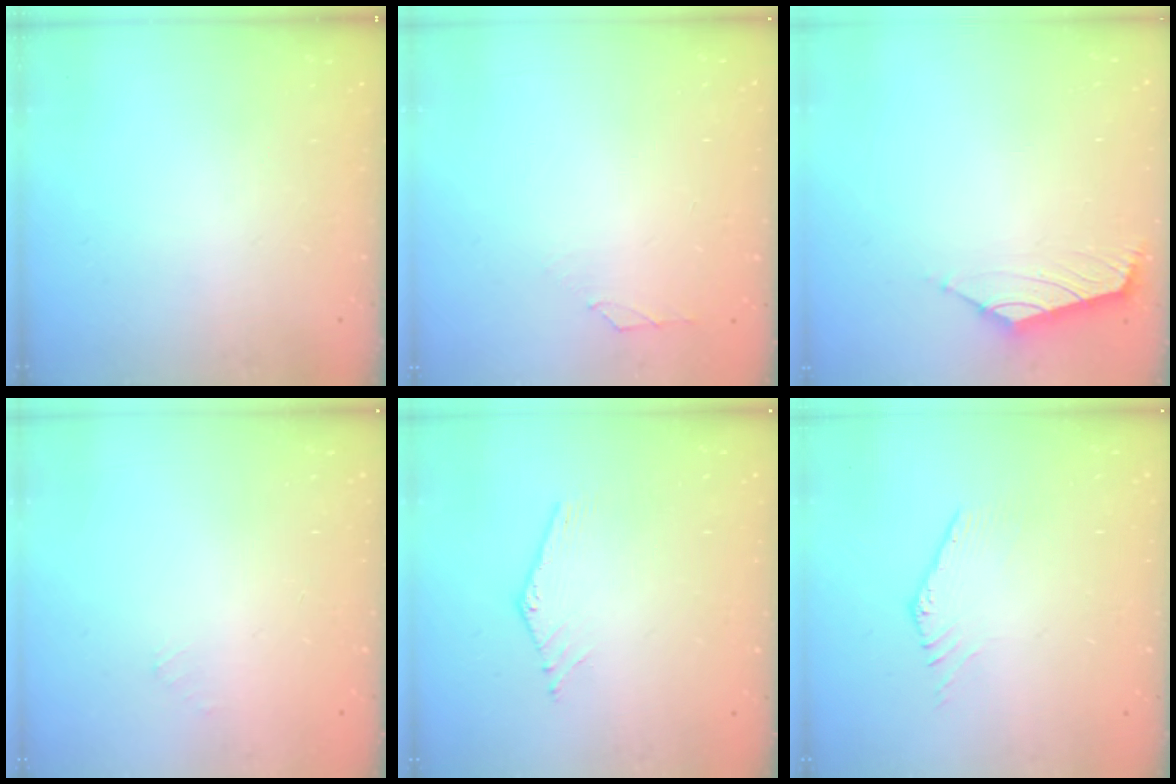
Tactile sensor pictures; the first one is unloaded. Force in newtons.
{"total": 0.8, "press": 0.6, "slide": 0.5}
{"total": 1.7, "press": 1.6, "slide": 0.7}
{"total": 1.4, "press": 1.4, "slide": 0.2}
{"total": 1.6, "press": 1.6, "slide": 0.0}
{"total": 0.7, "press": 0.7, "slide": 0.1}